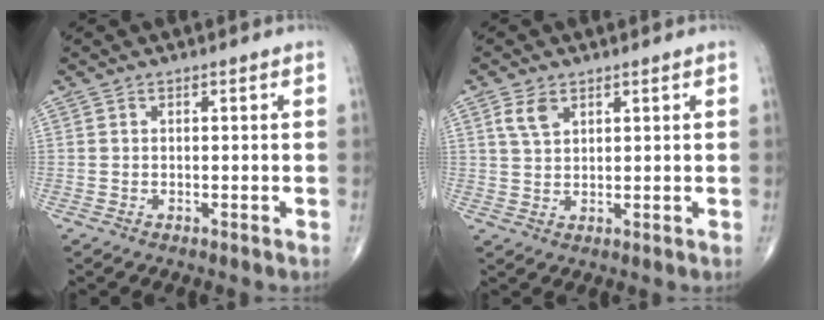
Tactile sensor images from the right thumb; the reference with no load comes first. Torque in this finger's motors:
{"motor_torque": [-0.37, 0.30, 0.46, 0.24, 0.11]}